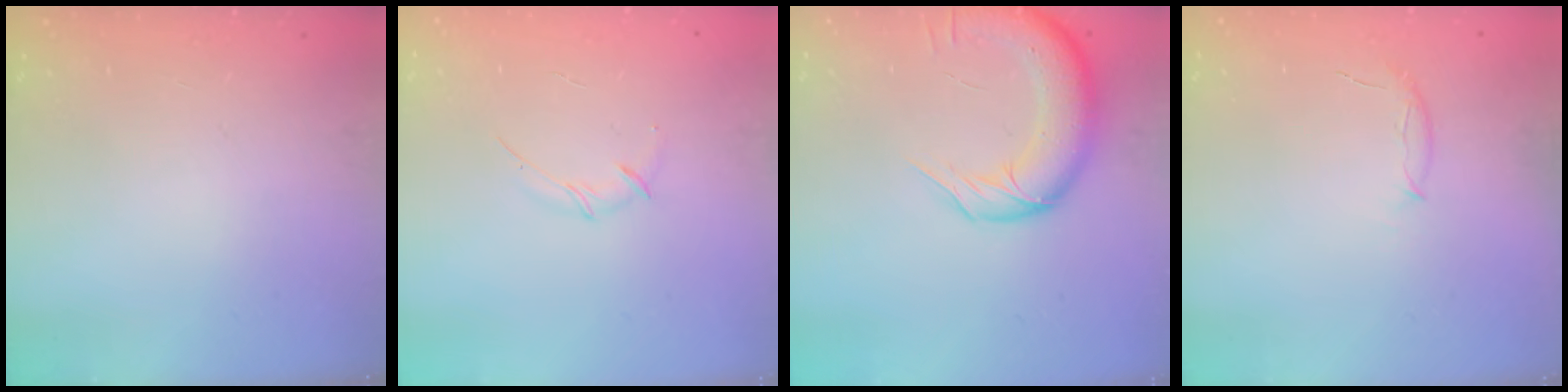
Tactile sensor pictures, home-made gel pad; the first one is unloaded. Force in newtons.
{"total": 3.0, "press": 2.9, "slide": 0.8}
{"total": 13.9, "press": 13.4, "slide": 3.7}
{"total": 5.6, "press": 5.5, "slide": 0.9}